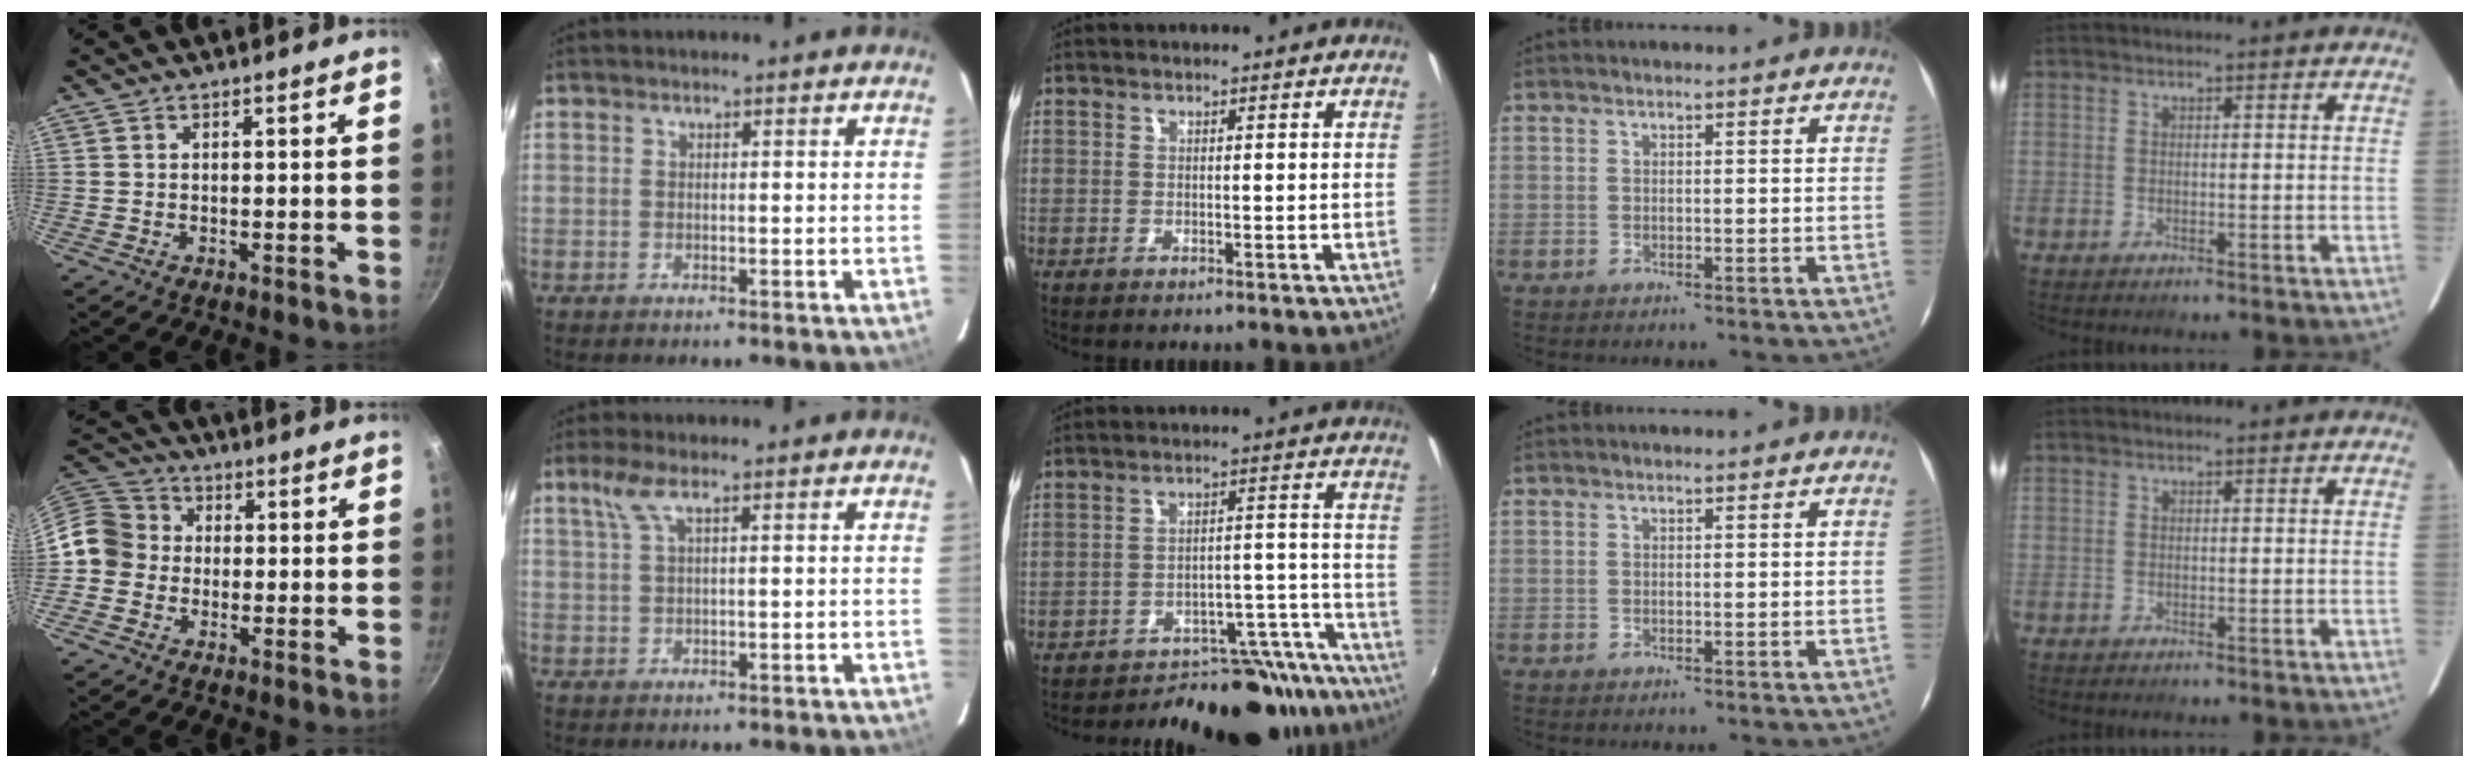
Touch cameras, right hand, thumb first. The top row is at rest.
{"thumb": {"total": 9.2, "force": [-0.9, 8.4, 3.7], "torque": [-0.034, 0.027, -0.040]}, "index": {"total": 3.0, "force": [1.6, 0.1, 2.6], "torque": [-0.056, 0.006, 0.036]}, "middle": {"total": 19.7, "force": [-18.2, 6.1, 4.5], "torque": [-0.040, 0.048, -0.226]}}